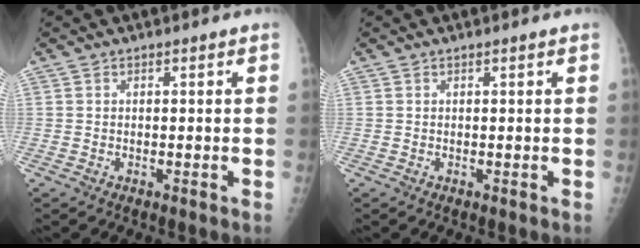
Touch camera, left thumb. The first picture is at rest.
{"total": 0.5, "force": [0.4, -0.1, 0.3], "torque": [-0.010, 0.001, 0.008]}